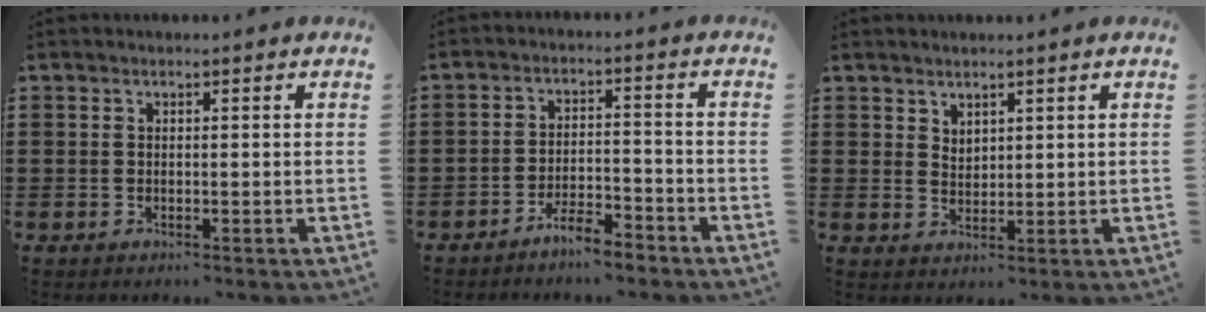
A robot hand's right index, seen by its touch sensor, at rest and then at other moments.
{"total": 4.8, "force": [-4.4, 0.6, 1.8], "torque": [-0.037, 0.006, -0.087]}
{"total": 2.2, "force": [1.9, 1.0, 0.1], "torque": [-0.005, 0.004, 0.038]}